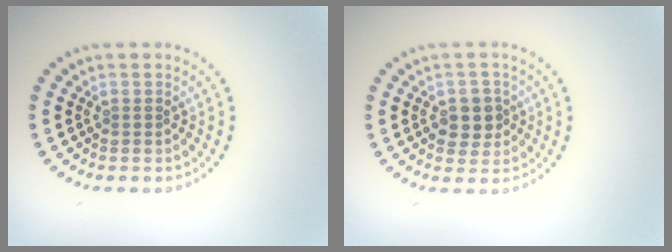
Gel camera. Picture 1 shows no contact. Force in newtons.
{"total": 2.9, "press": 2.8, "slide": 0.8}